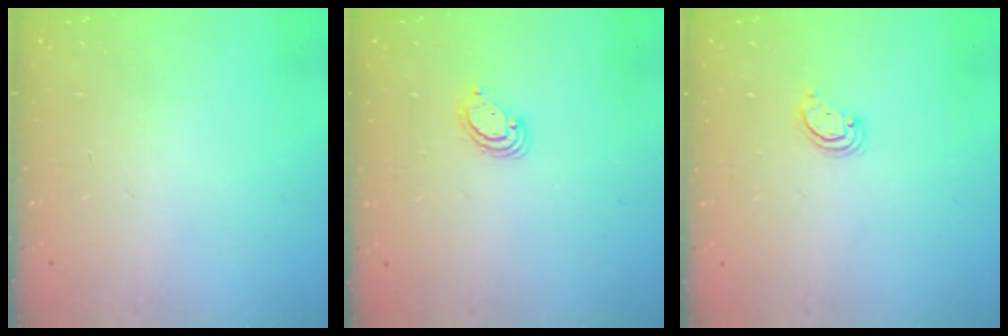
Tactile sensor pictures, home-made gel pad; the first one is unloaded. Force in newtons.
{"total": 3.5, "press": 3.5, "slide": 0.1}
{"total": 3.2, "press": 3.2, "slide": 0.3}